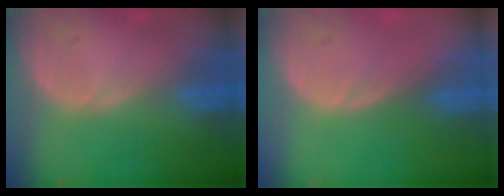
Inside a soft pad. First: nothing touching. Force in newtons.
{"total": 0.0}